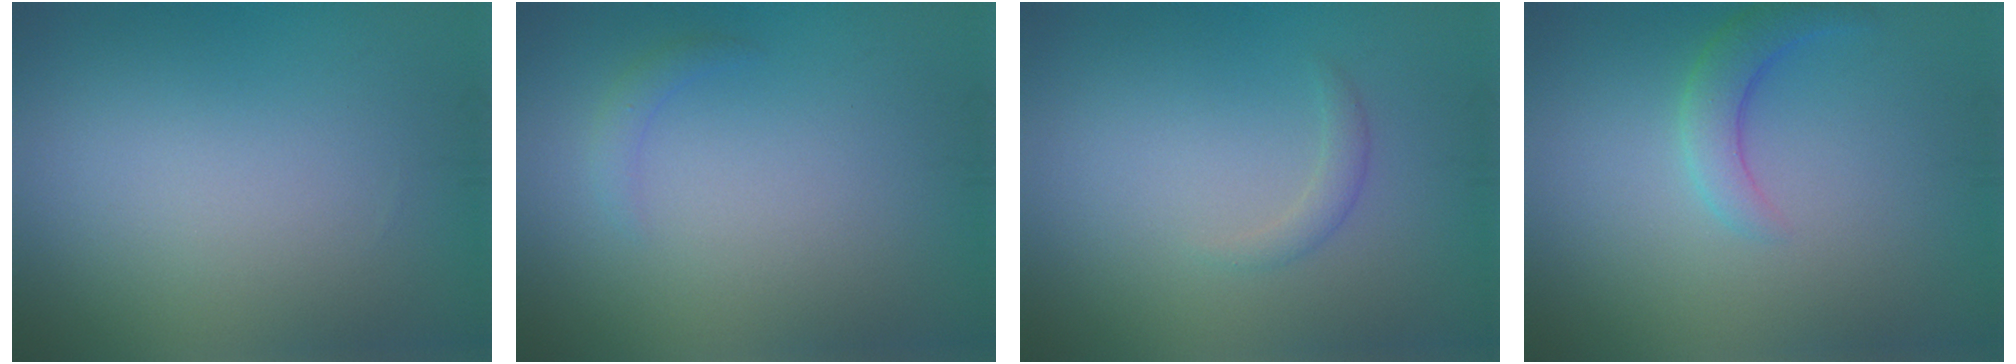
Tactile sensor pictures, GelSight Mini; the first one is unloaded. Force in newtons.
{"total": 1.0, "press": 1.0, "slide": 0.1}
{"total": 1.1, "press": 1.1, "slide": 0.0}
{"total": 2.6, "press": 2.6, "slide": 0.1}